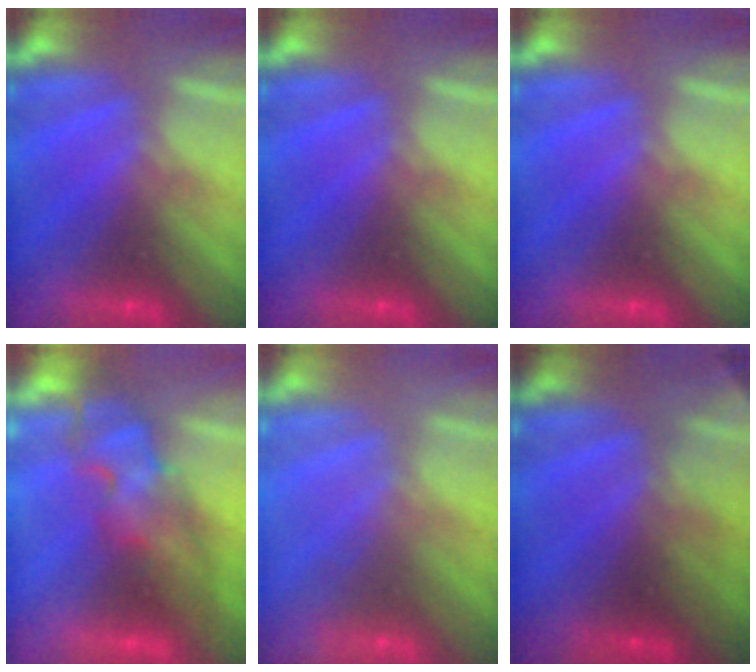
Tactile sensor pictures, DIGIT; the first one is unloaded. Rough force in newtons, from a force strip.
{"total": 0.0}
{"total": 0.0}
{"total": 3.9}
{"total": 1.8}
{"total": 2.8}